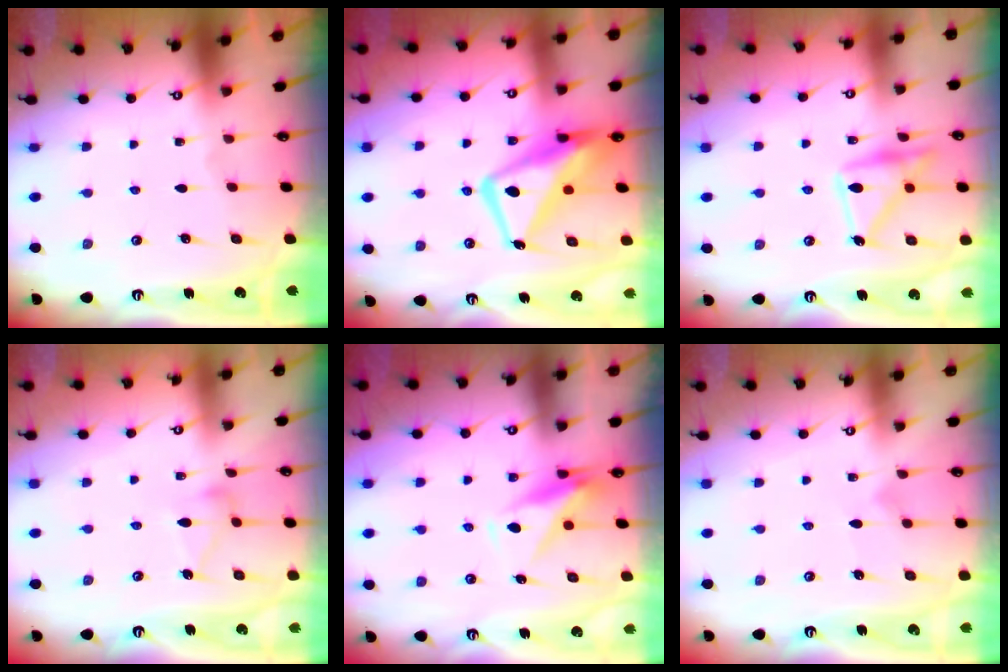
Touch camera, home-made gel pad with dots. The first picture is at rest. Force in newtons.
{"total": 13.9, "press": 13.8, "slide": 2.2}
{"total": 16.8, "press": 16.8, "slide": 1.0}
{"total": 8.8, "press": 8.8, "slide": 0.5}
{"total": 8.7, "press": 8.6, "slide": 1.5}
{"total": 7.8, "press": 7.8, "slide": 0.1}